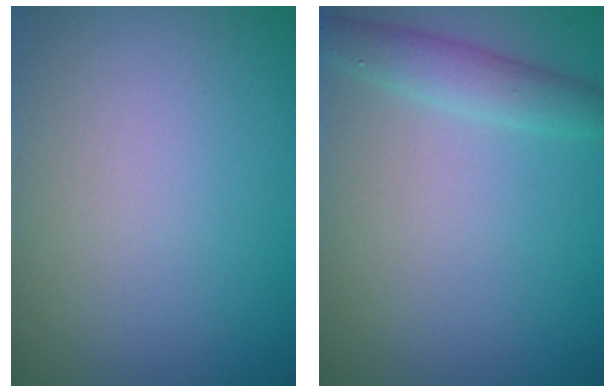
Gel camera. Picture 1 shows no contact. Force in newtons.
{"total": 1.9, "press": 1.9, "slide": 0.1}